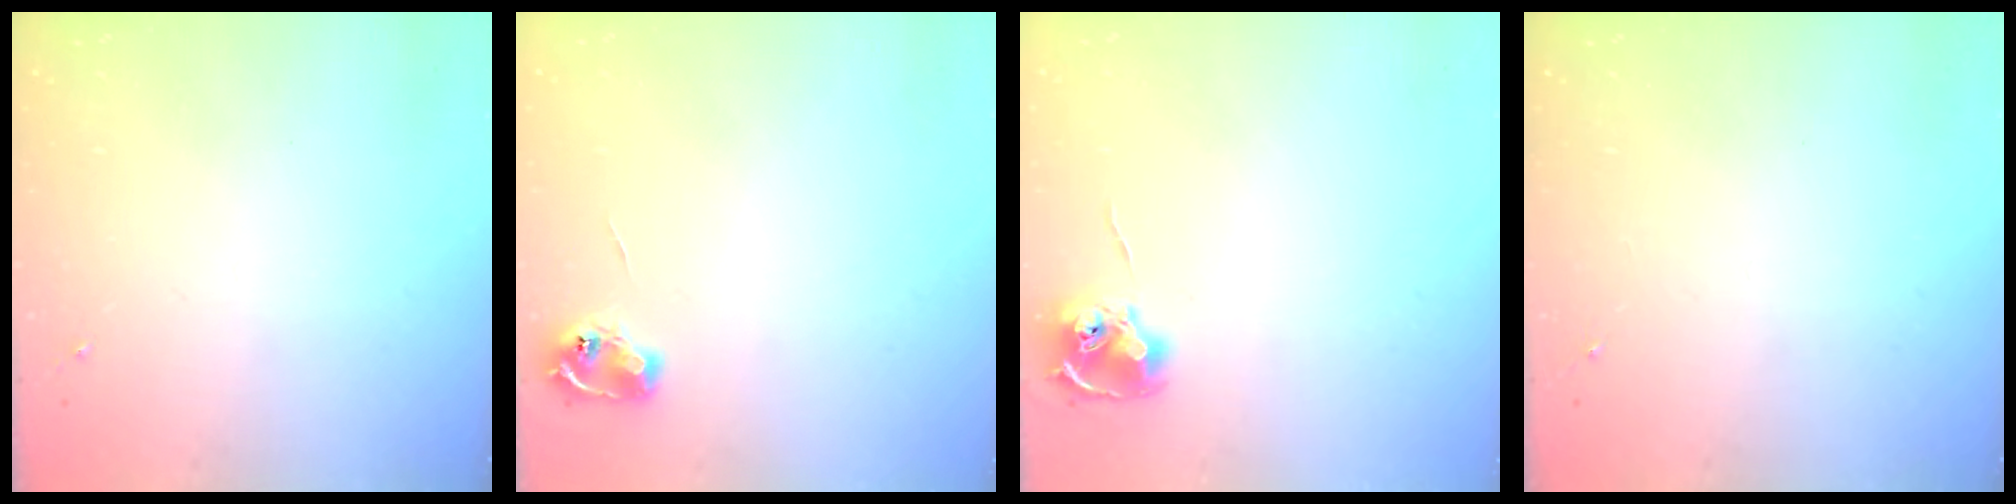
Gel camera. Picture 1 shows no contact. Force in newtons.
{"total": 6.0, "press": 6.0, "slide": 0.7}
{"total": 8.4, "press": 8.4, "slide": 0.4}
{"total": 0.0}